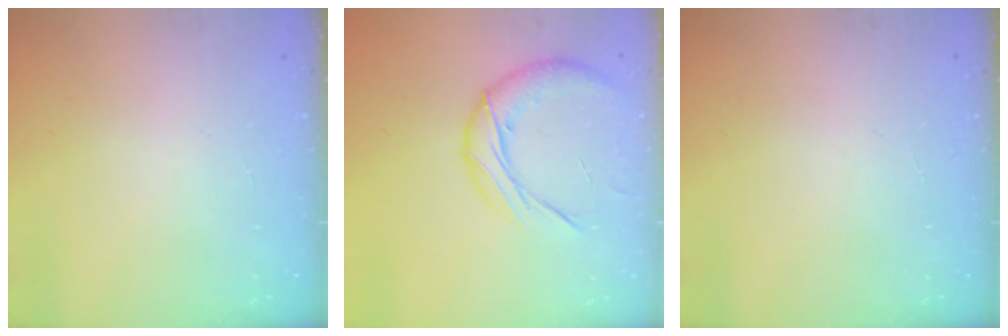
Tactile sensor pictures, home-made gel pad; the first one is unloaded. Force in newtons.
{"total": 12.7, "press": 12.6, "slide": 1.8}
{"total": 0.0}